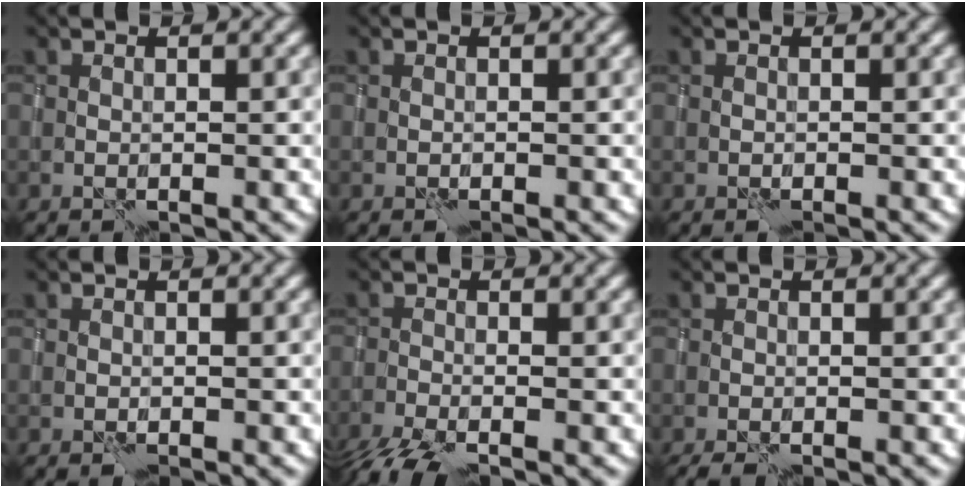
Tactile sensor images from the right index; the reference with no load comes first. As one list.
[{"total": 0.0}, {"total": 0.0}, {"total": 0.0}, {"total": 3.6, "force": [-2.9, 0.9, 2.0], "torque": [-0.043, -0.014, -0.065]}, {"total": 1.9, "force": [-1.3, 0.6, 1.2], "torque": [-0.025, -0.004, -0.018]}]